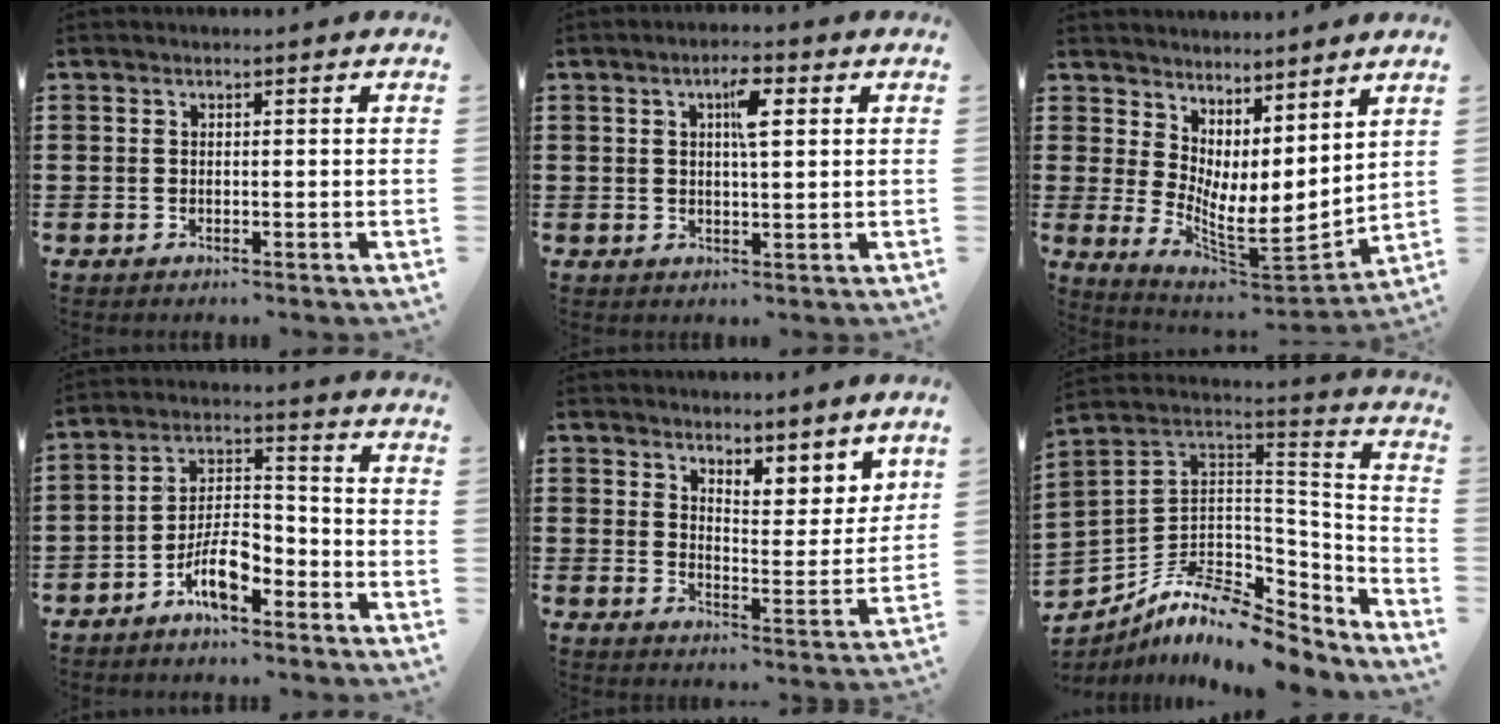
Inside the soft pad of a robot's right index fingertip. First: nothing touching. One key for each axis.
{"total": 4.5, "fx": 1.5, "fy": 1.2, "fz": 4.0, "tx": -0.068, "ty": 0.005, "tz": 0.019}
{"total": 6.0, "fx": 2.8, "fy": 2.9, "fz": 4.4, "tx": -0.101, "ty": -0.042, "tz": 0.058}
{"total": 7.6, "fx": -4.8, "fy": 2.8, "fz": 5.2, "tx": -0.109, "ty": 0.008, "tz": -0.090}
{"total": 4.7, "fx": 4.5, "fy": 1.6, "fz": 0.2, "tx": -0.009, "ty": -0.030, "tz": 0.079}
{"total": 9.2, "fx": -6.9, "fy": 4.0, "fz": 4.6, "tx": -0.096, "ty": 0.003, "tz": -0.130}